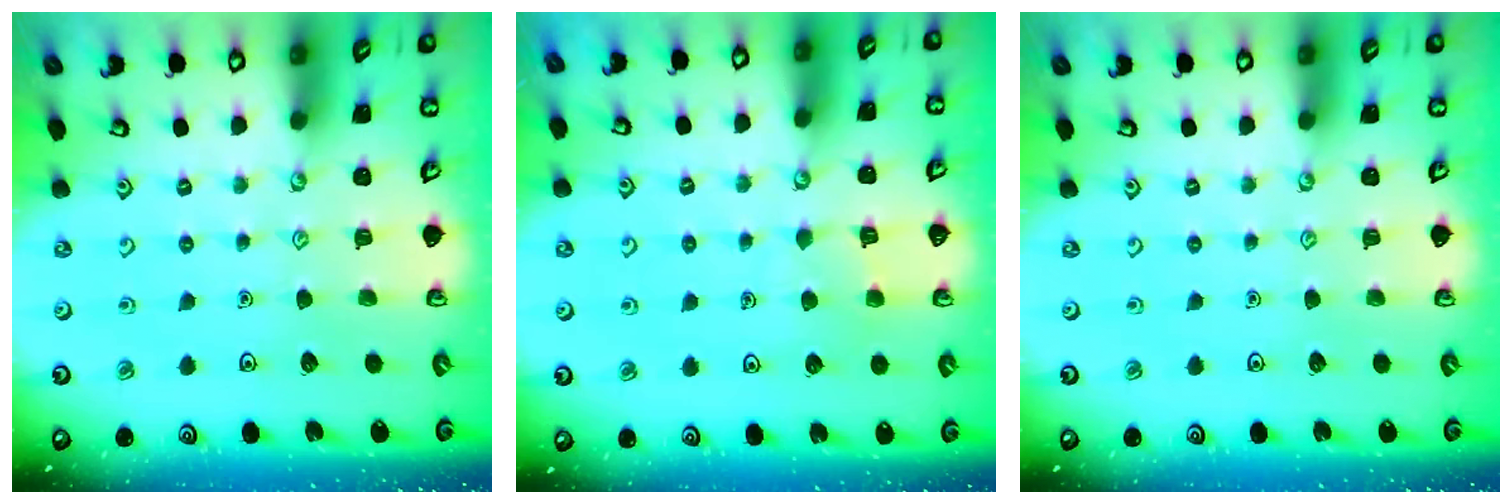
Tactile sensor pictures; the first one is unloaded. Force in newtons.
{"total": 5.7, "press": 5.7, "slide": 0.5}
{"total": 0.0}